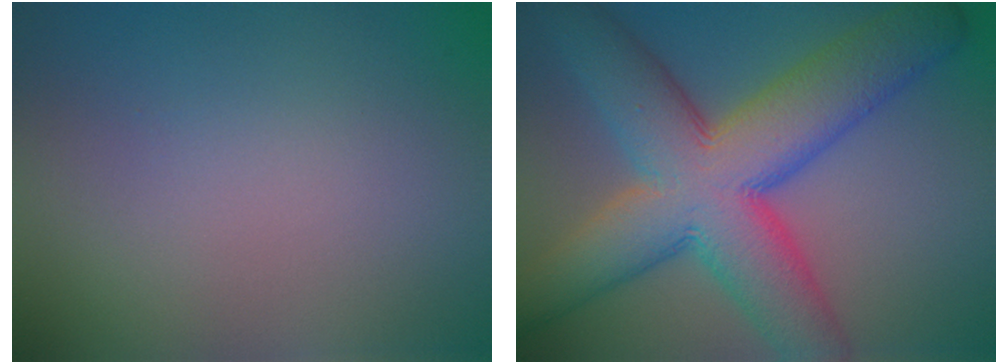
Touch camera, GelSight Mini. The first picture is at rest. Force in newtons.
{"total": 13.2, "press": 13.2, "slide": 0.4}